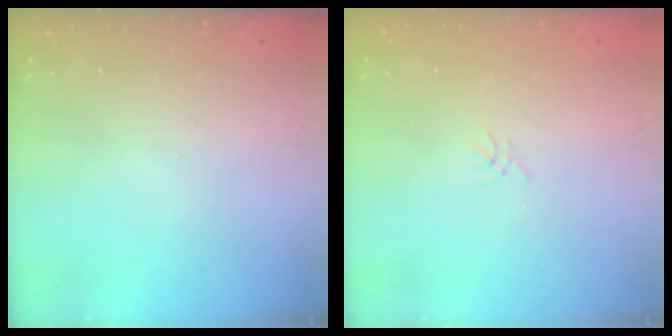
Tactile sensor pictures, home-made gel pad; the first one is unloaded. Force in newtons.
{"total": 0.0}